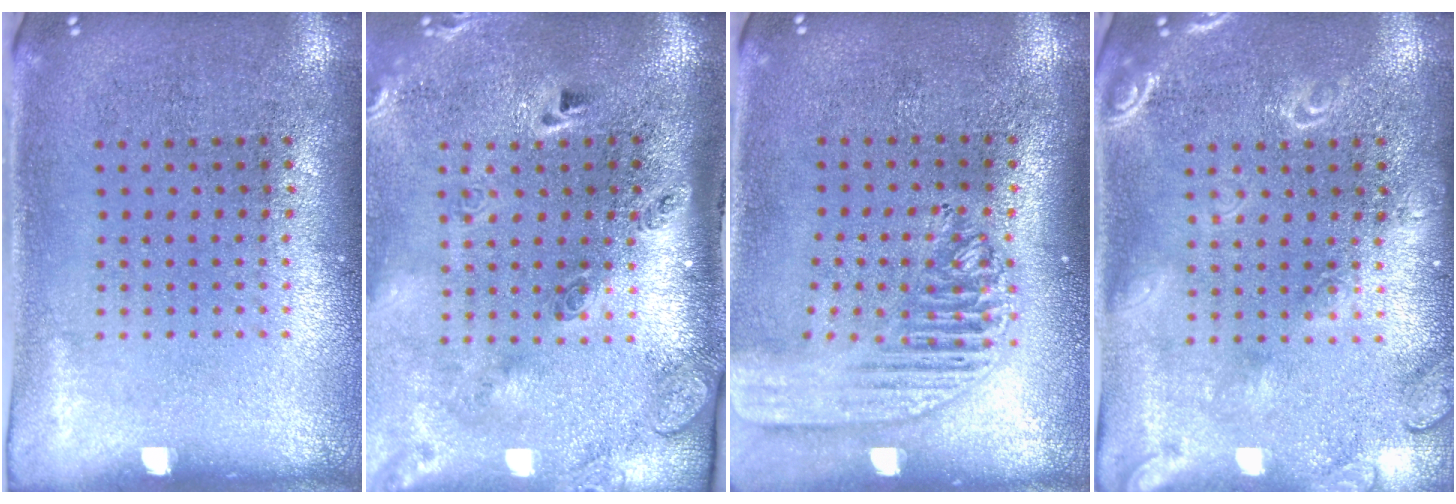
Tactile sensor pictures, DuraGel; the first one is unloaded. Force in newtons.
{"total": 3.0, "press": 2.0, "slide": 2.2}
{"total": 2.1, "press": 1.8, "slide": 1.1}
{"total": 1.7, "press": 1.7, "slide": 0.2}